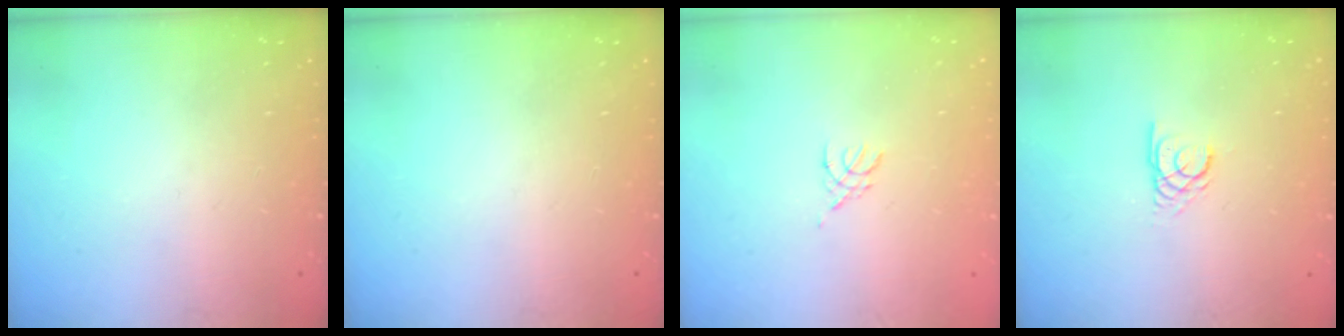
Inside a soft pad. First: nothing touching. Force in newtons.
{"total": 0.0}
{"total": 1.8, "press": 1.7, "slide": 0.4}
{"total": 2.7, "press": 2.7, "slide": 0.1}